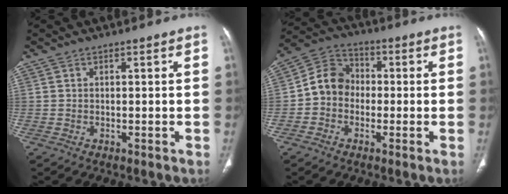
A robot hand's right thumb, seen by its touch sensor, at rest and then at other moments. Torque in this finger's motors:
{"motor_torque": [-0.66, 0.51, 0.63, -0.49, 0.05]}